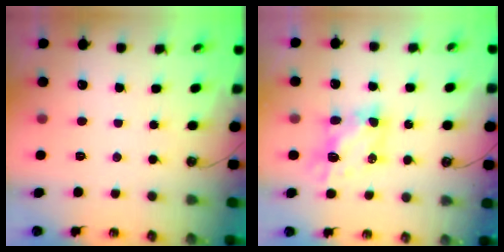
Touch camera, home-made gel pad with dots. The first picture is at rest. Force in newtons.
{"total": 5.8, "press": 5.8, "slide": 0.5}